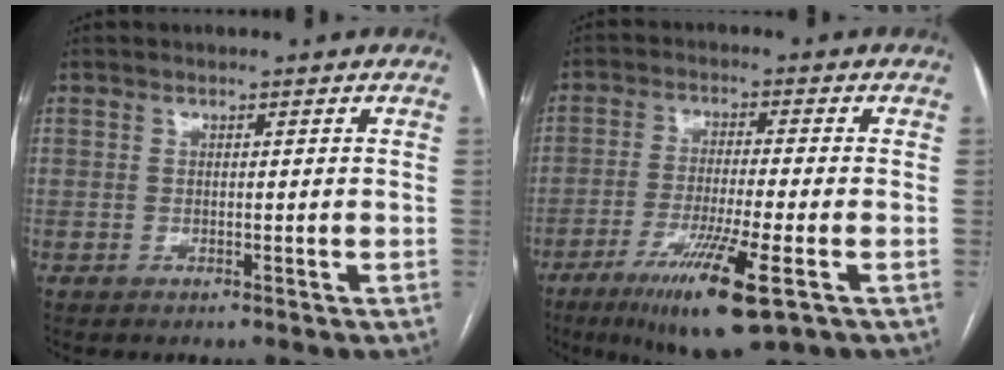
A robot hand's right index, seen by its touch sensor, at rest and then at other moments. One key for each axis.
{"total": 11.9, "fx": -5.9, "fy": 0.6, "fz": 10.3, "tx": -0.189, "ty": -0.035, "tz": -0.097}